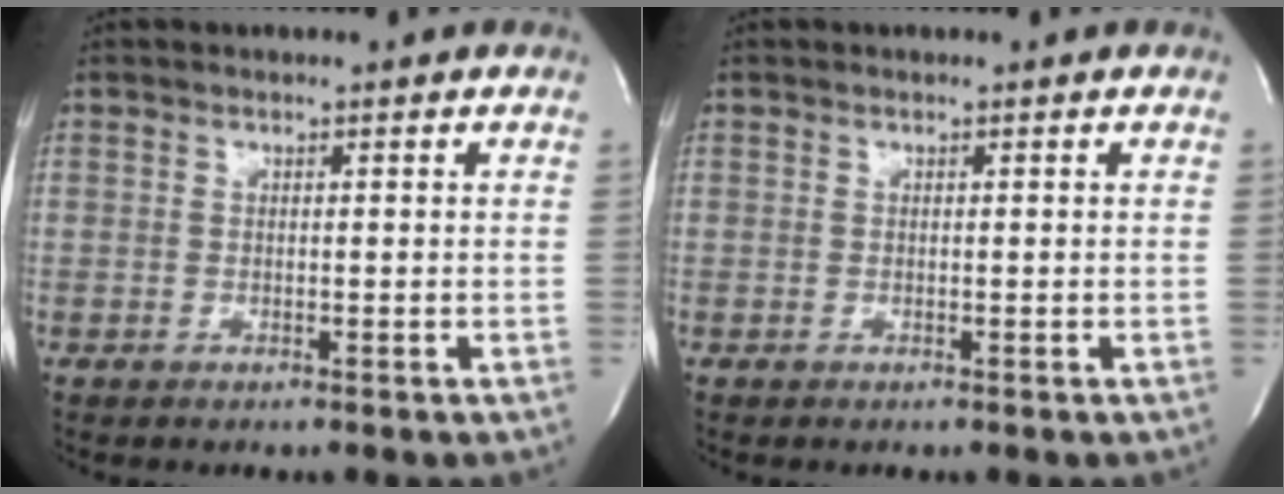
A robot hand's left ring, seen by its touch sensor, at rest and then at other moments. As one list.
[{"total": 0.0}]